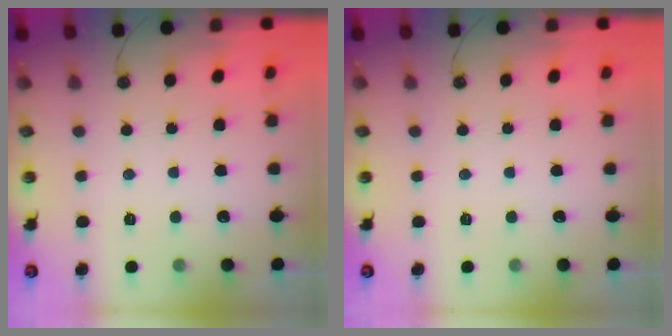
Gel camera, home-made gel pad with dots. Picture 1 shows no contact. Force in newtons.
{"total": 0.0}